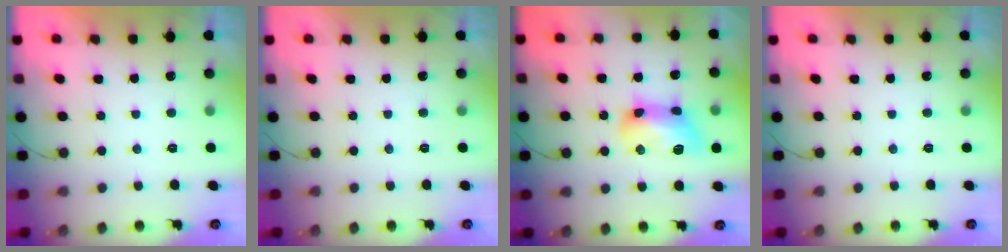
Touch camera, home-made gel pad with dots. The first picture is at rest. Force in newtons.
{"total": 0.0}
{"total": 13.4, "press": 13.4, "slide": 0.7}
{"total": 0.0}